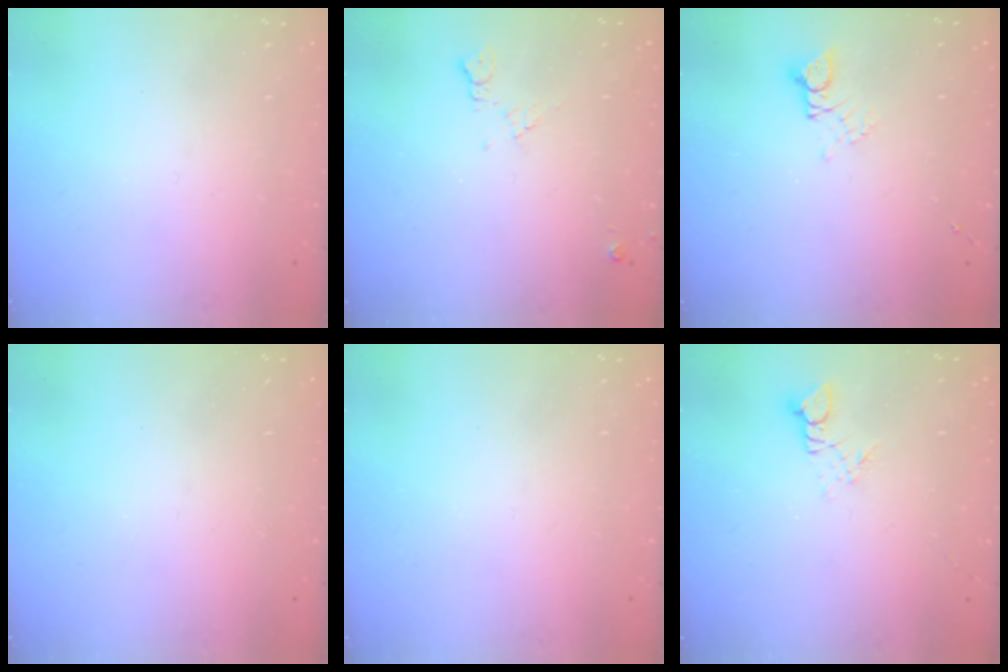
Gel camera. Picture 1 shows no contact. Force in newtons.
{"total": 6.9, "press": 6.8, "slide": 1.0}
{"total": 2.7, "press": 2.7, "slide": 0.2}
{"total": 0.0}
{"total": 0.0}
{"total": 3.0, "press": 3.0, "slide": 0.2}